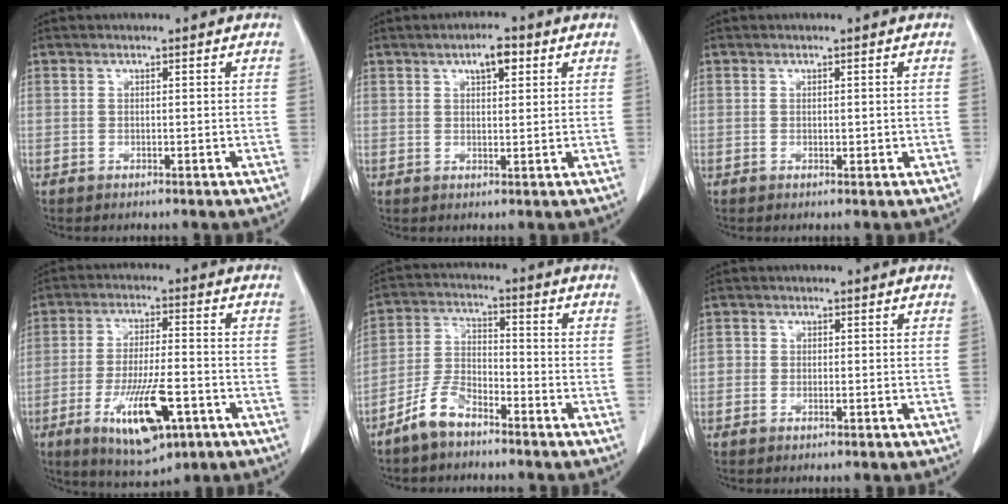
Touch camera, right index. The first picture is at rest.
{"total": 3.7, "force": [1.9, 1.3, 2.9], "torque": [-0.049, 0.005, 0.030]}
{"total": 0.8, "force": [0.1, 0.5, 0.6], "torque": [-0.006, -0.001, 0.006]}
{"total": 12.9, "force": [-5.4, 3.6, 11.1], "torque": [-0.200, -0.012, -0.078]}
{"total": 6.7, "force": [-5.1, 2.7, 3.3], "torque": [-0.076, 0.002, -0.103]}
{"total": 1.3, "force": [-0.3, 1.0, 0.9], "torque": [-0.009, 0.004, -0.002]}